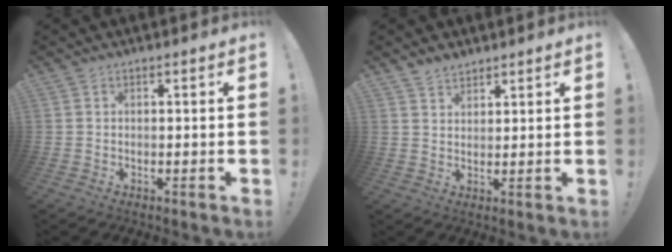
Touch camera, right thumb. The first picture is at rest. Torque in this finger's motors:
{"motor_torque": [0.01, 0.01, 0.00, 0.00, 0.00]}